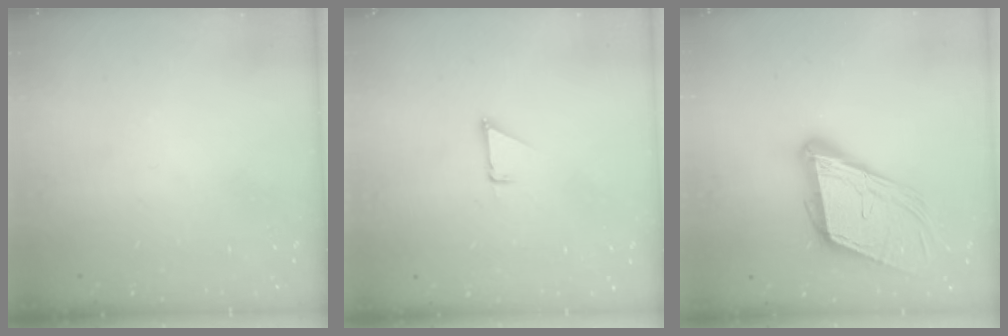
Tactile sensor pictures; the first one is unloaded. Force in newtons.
{"total": 1.5, "press": 1.5, "slide": 0.1}
{"total": 16.0, "press": 15.6, "slide": 3.7}